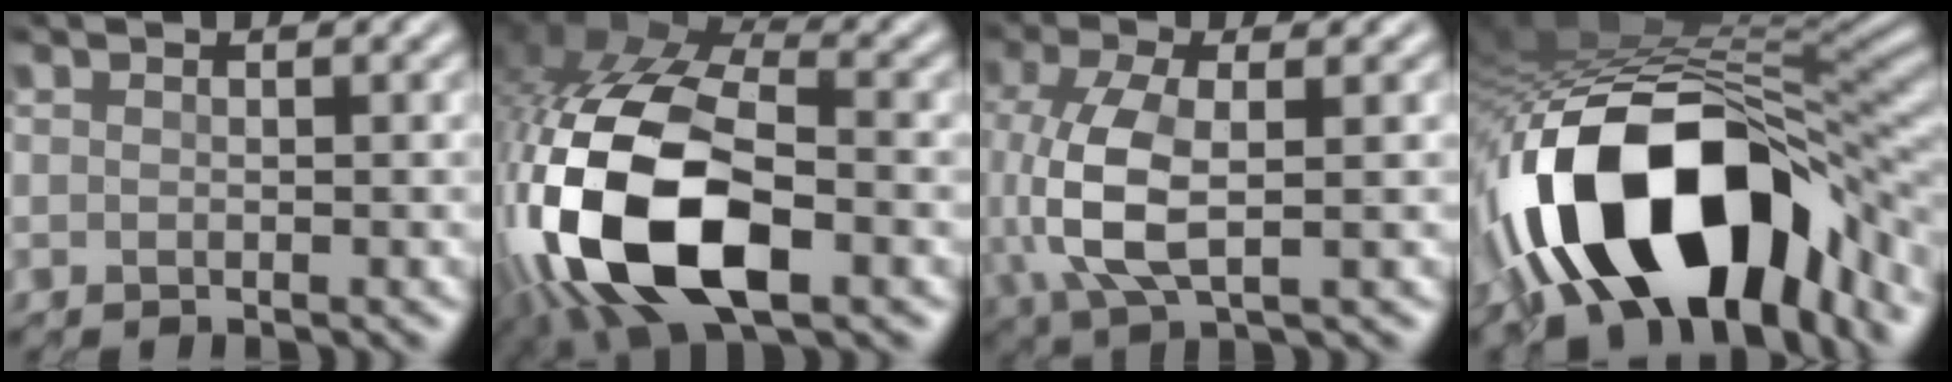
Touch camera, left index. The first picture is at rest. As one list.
[{"total": 16.8, "force": [-5.5, 8.4, 13.4], "torque": [-0.286, -0.010, -0.101]}, {"total": 6.6, "force": [-0.2, 2.8, 6.0], "torque": [-0.152, 0.003, 0.001]}, {"total": 16.9, "force": [-7.8, 7.8, 12.8], "torque": [-0.220, 0.012, -0.125]}]